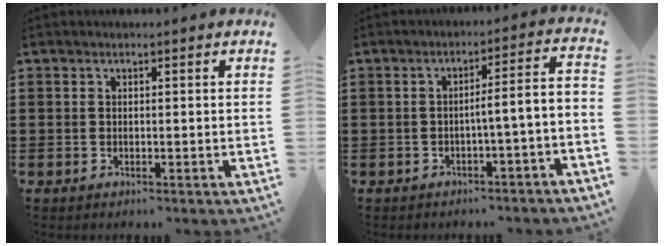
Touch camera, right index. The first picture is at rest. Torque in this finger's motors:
{"motor_torque": [2.14, 0.00, 0.41, 0.10]}